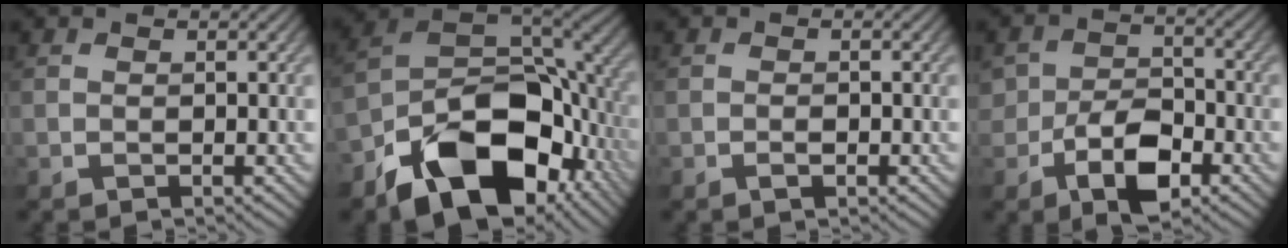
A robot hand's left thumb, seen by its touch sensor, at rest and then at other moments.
{"total": 17.1, "force": [-8.6, 10.0, 10.8], "torque": [-0.180, -0.033, -0.149]}
{"total": 1.1, "force": [-0.6, 0.6, 0.7], "torque": [-0.012, 0.000, -0.010]}
{"total": 6.9, "force": [-3.2, 4.3, 4.3], "torque": [-0.076, -0.006, -0.062]}